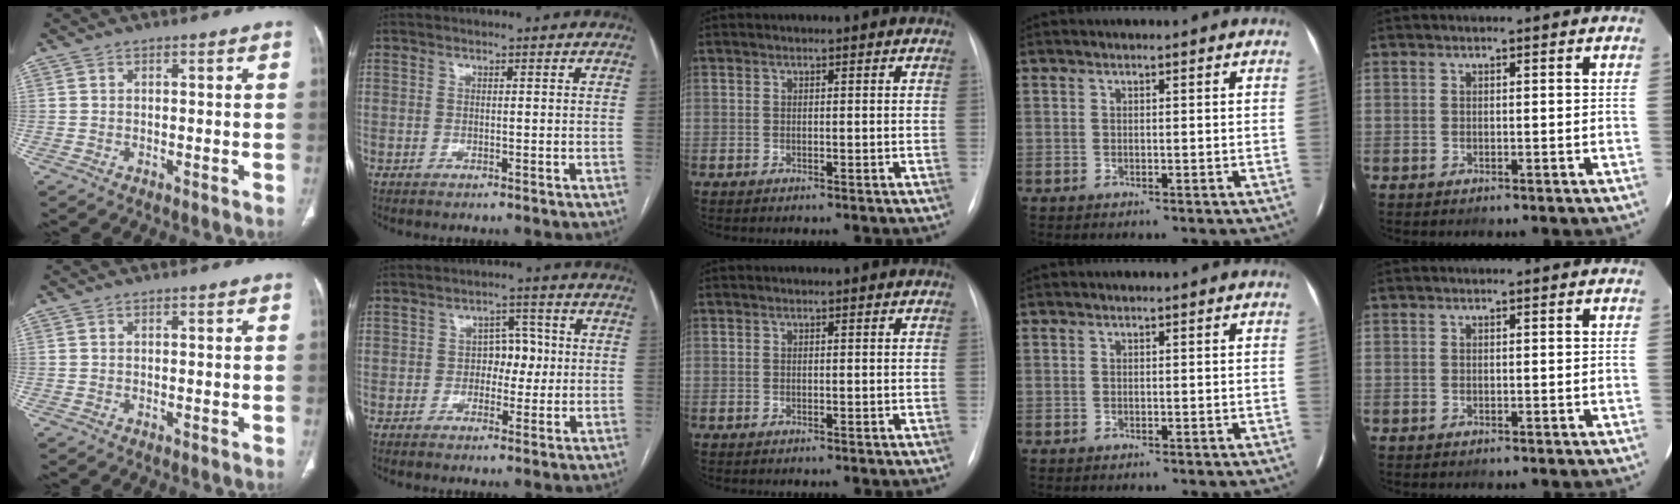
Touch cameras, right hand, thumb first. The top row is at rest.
{"index": {"total": 4.3, "force": [-0.2, 3.0, 3.1], "torque": [-0.038, 0.016, -0.004]}}